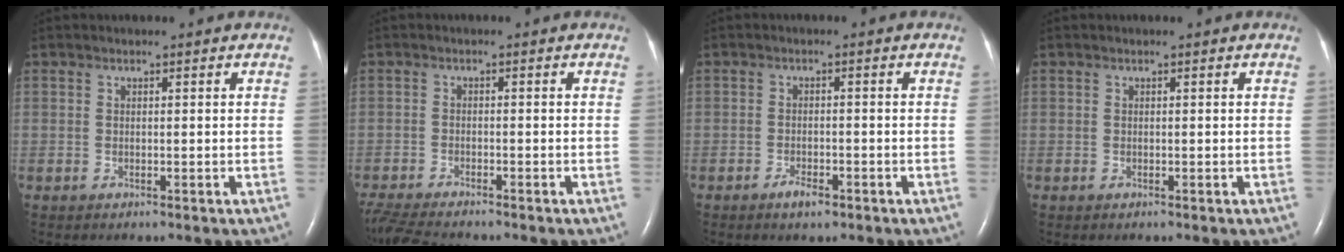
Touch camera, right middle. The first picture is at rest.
{"total": 7.5, "force": [-6.8, 0.7, 3.2], "torque": [-0.063, -0.022, -0.118]}
{"total": 2.3, "force": [-1.6, 0.8, 1.4], "torque": [-0.031, -0.001, -0.026]}
{"total": 0.0}